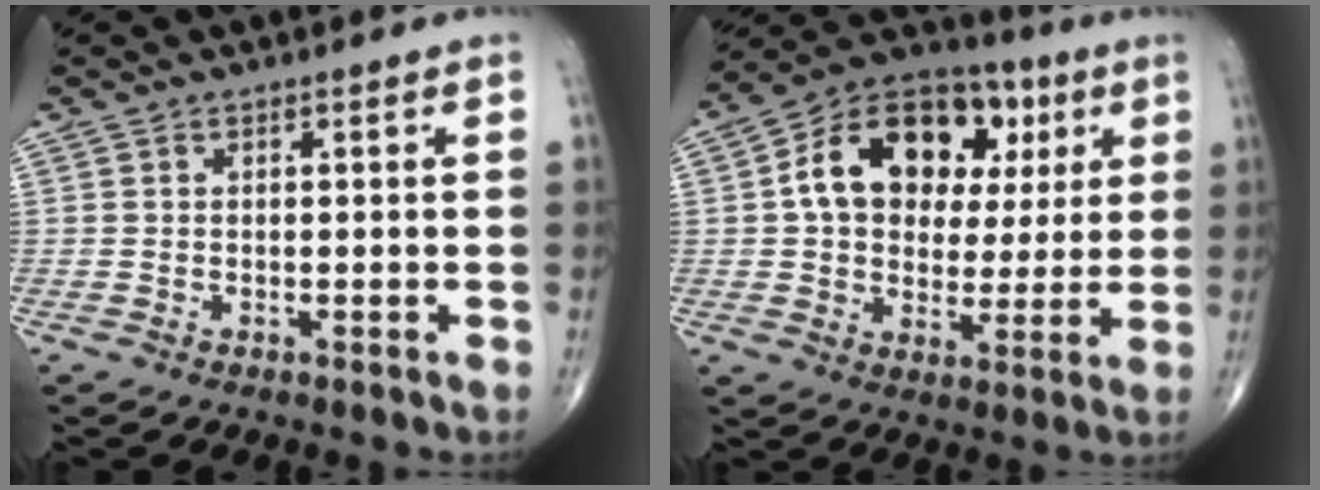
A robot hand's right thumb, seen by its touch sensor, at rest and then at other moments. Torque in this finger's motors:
{"motor_torque": [1.31, 3.03, 1.27, 0.27, 0.15]}